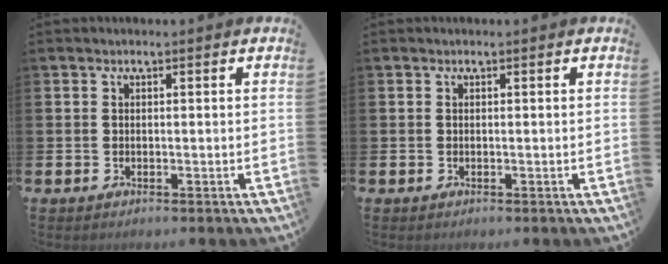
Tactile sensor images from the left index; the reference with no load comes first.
{"total": 0.0}